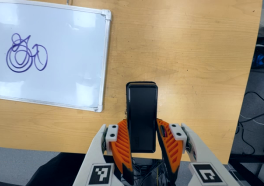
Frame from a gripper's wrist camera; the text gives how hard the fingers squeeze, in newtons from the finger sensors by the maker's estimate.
{"total": 4.2, "left": 2.9, "right": 5.5}